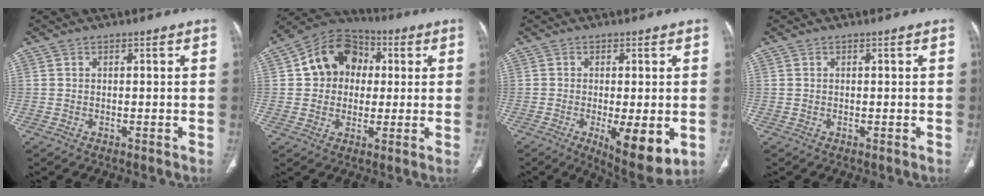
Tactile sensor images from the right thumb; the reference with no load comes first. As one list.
[{"total": 12.8, "force": [2.1, 10.6, 6.9], "torque": [-0.079, 0.019, 0.025]}, {"total": 10.7, "force": [-2.8, 3.3, 9.7], "torque": [-0.141, -0.024, -0.035]}, {"total": 0.0}]